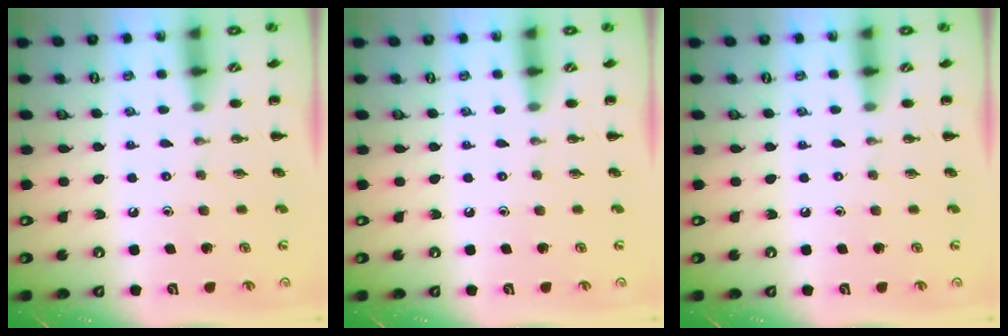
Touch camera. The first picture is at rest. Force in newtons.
{"total": 0.0}
{"total": 0.0}